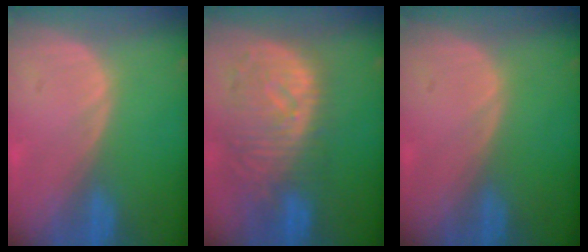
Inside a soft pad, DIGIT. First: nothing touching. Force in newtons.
{"total": 10.9, "press": 9.6, "slide": 5.1}
{"total": 0.0}